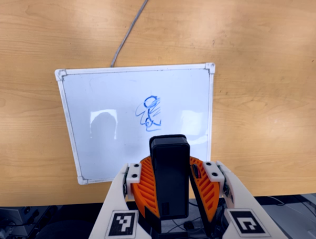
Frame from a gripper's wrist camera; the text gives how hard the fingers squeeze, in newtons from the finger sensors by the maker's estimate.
{"total": 8.6, "left": 9.0, "right": 8.3}